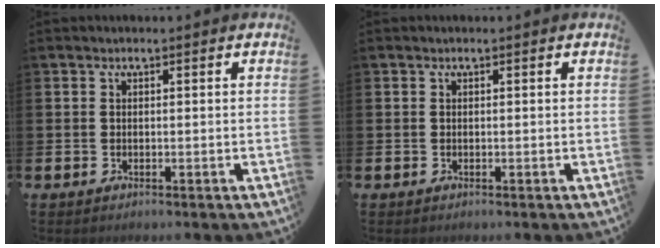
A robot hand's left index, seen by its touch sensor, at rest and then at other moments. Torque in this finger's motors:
{"motor_torque": [0.00, 0.00, 0.00, -0.01]}